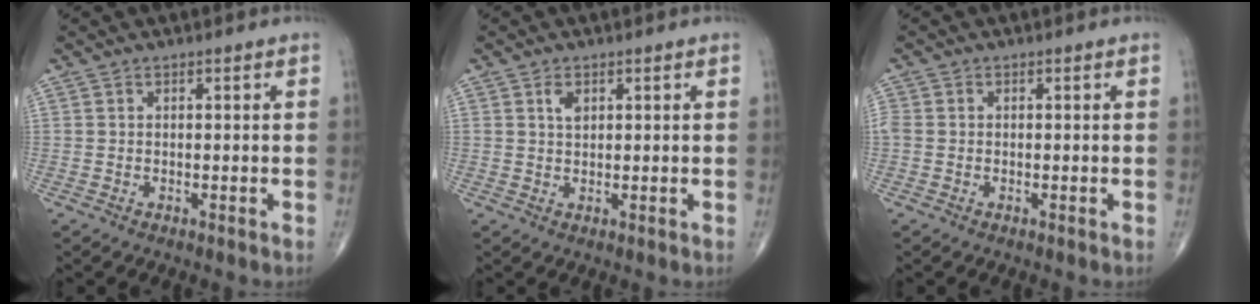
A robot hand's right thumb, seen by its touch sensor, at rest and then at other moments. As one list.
[{"total": 2.3, "force": [1.0, 1.4, 1.5], "torque": [-0.021, -0.002, 0.019]}, {"total": 1.8, "force": [-0.1, 1.5, 1.0], "torque": [-0.030, 0.005, -0.002]}]